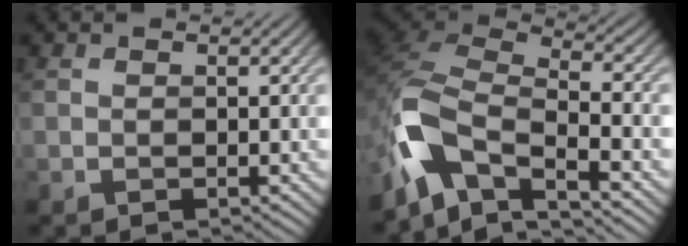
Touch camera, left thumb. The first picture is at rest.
{"total": 11.0, "force": [-6.2, 5.1, 7.6], "torque": [-0.170, -0.011, -0.135]}